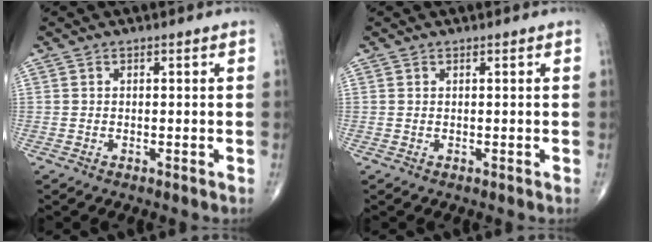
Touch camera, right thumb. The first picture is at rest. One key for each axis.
{"total": 0.0}